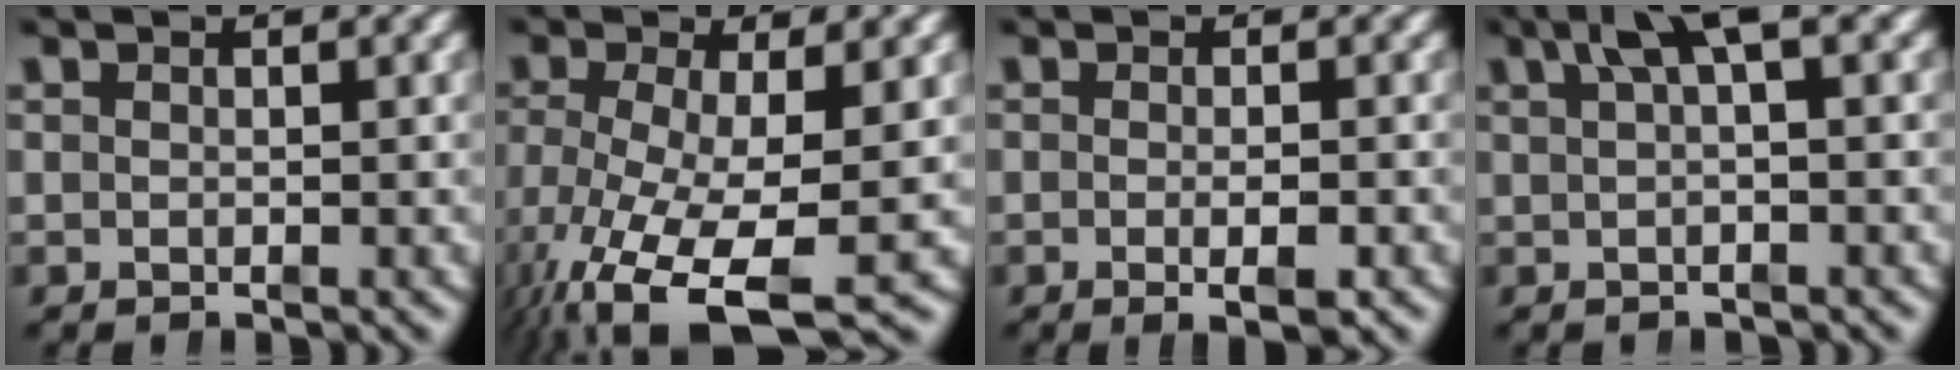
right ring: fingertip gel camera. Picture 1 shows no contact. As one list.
[{"total": 7.2, "force": [-2.9, 2.9, 5.9], "torque": [-0.127, -0.048, -0.019]}, {"total": 3.0, "force": [-1.5, 0.4, 2.6], "torque": [-0.042, -0.008, -0.019]}, {"total": 4.7, "force": [2.4, 0.0, 4.1], "torque": [-0.055, 0.022, 0.035]}]